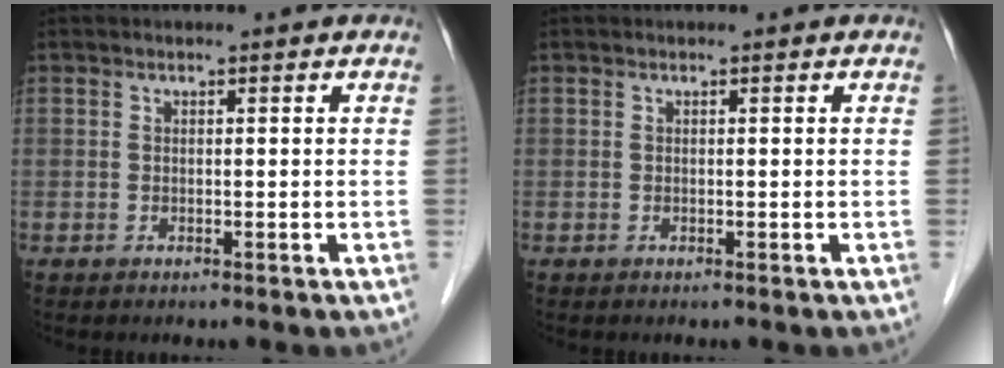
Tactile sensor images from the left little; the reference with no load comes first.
{"total": 0.0}